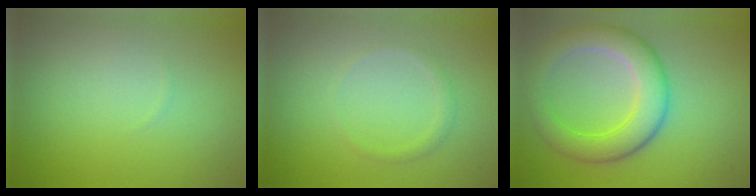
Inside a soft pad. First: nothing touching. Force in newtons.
{"total": 1.0, "press": 1.0, "slide": 0.1}
{"total": 6.3, "press": 6.3, "slide": 0.3}